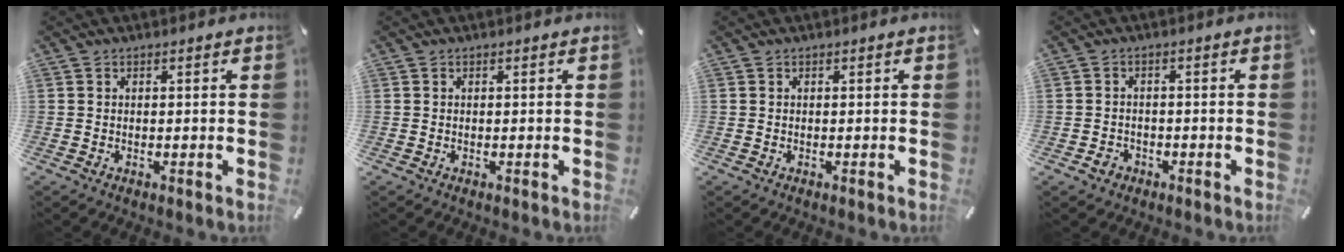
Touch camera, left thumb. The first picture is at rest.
{"total": 0.0}
{"total": 0.0}
{"total": 2.5, "force": [-1.4, 2.0, 0.6], "torque": [-0.009, 0.008, -0.030]}